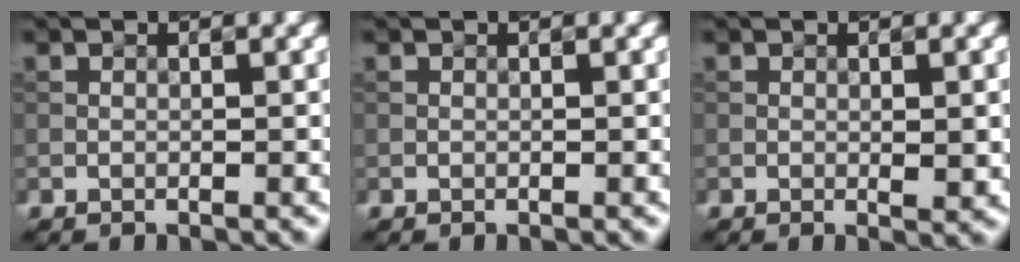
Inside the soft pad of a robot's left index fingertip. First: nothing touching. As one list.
[{"total": 0.0}, {"total": 1.8, "force": [-0.2, 0.6, 1.7], "torque": [-0.027, -0.002, -0.002]}]